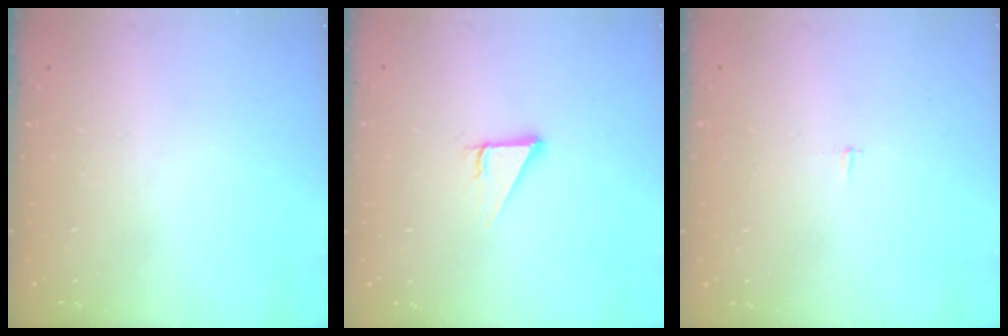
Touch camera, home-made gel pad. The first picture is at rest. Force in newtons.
{"total": 2.8, "press": 2.8, "slide": 0.0}
{"total": 2.1, "press": 2.1, "slide": 0.2}